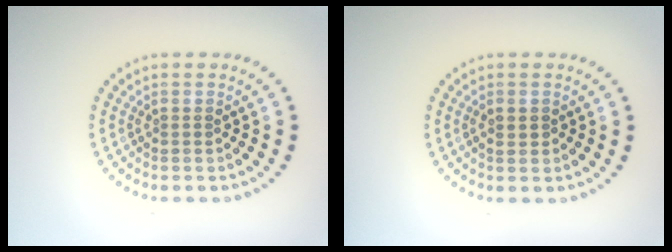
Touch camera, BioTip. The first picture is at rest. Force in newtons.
{"total": 0.8, "press": 0.8, "slide": 0.2}